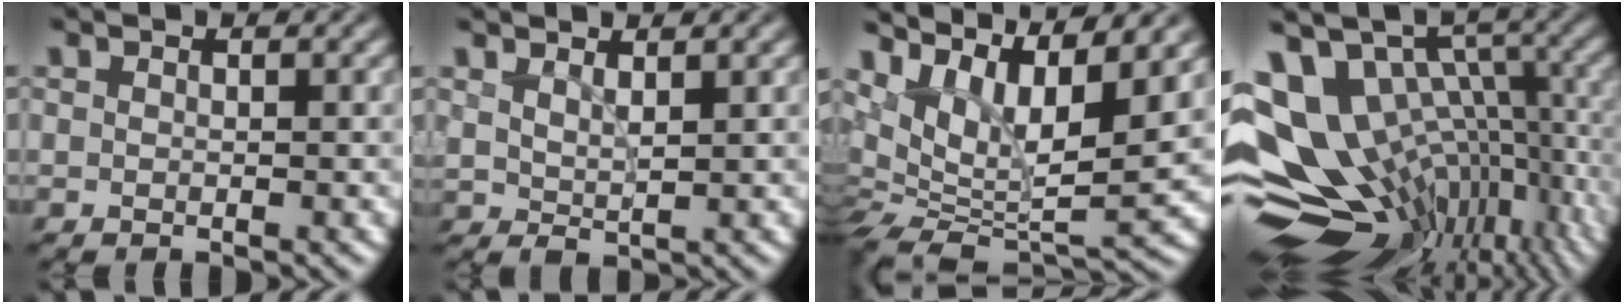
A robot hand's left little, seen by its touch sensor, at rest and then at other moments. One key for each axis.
{"total": 1.6, "fx": 0.8, "fy": 0.7, "fz": 1.1, "tx": -0.025, "ty": -0.003, "tz": 0.017}
{"total": 9.9, "fx": 3.2, "fy": 4.3, "fz": 8.3, "tx": -0.158, "ty": 0.007, "tz": 0.055}
{"total": 15.0, "fx": -1.1, "fy": 9.7, "fz": 11.3, "tx": -0.190, "ty": -0.001, "tz": 0.015}